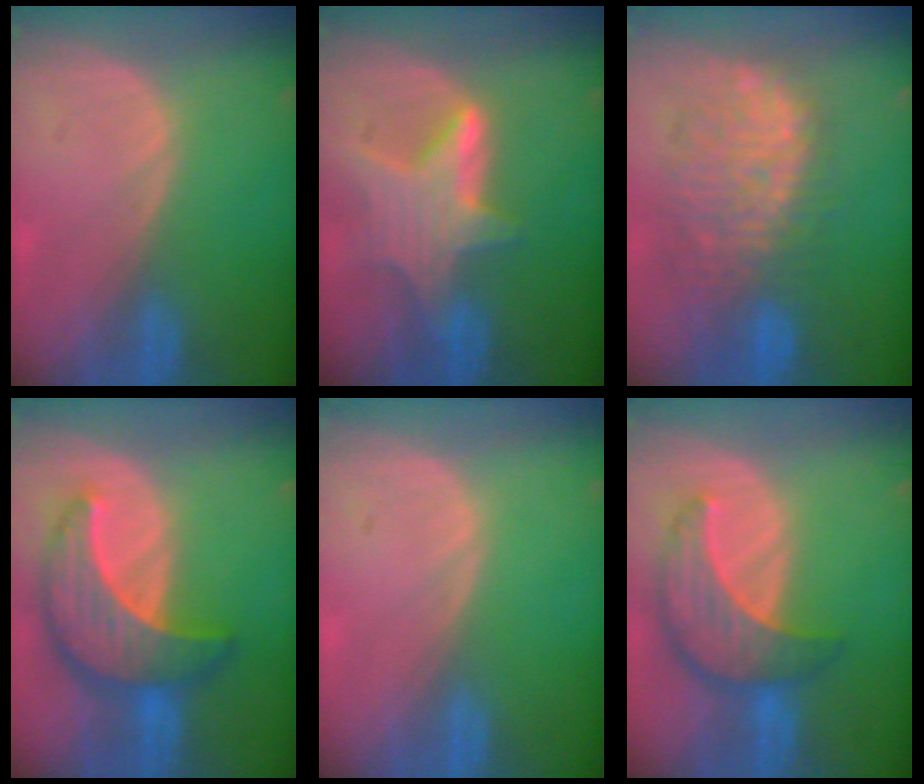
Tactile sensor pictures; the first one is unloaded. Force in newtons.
{"total": 6.8, "press": 6.6, "slide": 1.6}
{"total": 10.7, "press": 10.0, "slide": 3.9}
{"total": 10.0, "press": 10.0, "slide": 0.7}
{"total": 0.0}
{"total": 8.6, "press": 7.7, "slide": 3.8}